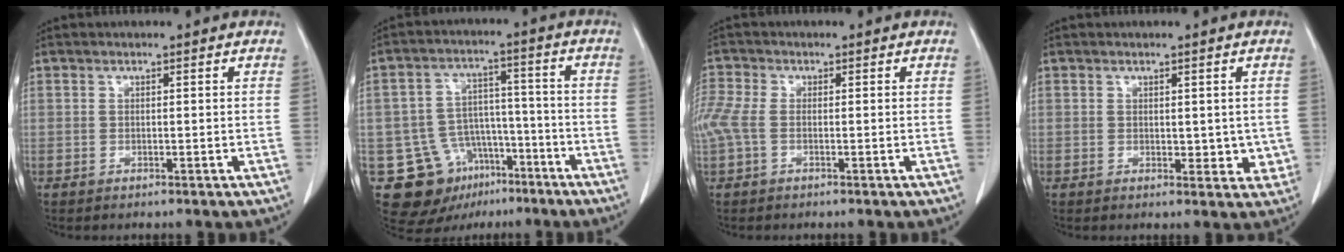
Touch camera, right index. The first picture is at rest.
{"total": 12.1, "force": [-6.7, 9.1, 4.2], "torque": [-0.068, 0.045, -0.094]}
{"total": 6.1, "force": [-0.5, 3.6, 4.8], "torque": [-0.150, 0.017, -0.008]}
{"total": 3.3, "force": [0.3, 2.2, 2.4], "torque": [-0.013, -0.004, 0.010]}